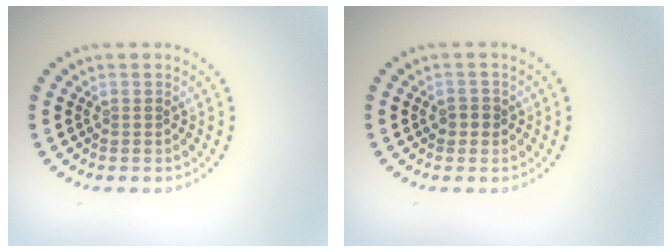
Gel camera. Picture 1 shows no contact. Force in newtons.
{"total": 1.3, "press": 1.2, "slide": 0.5}